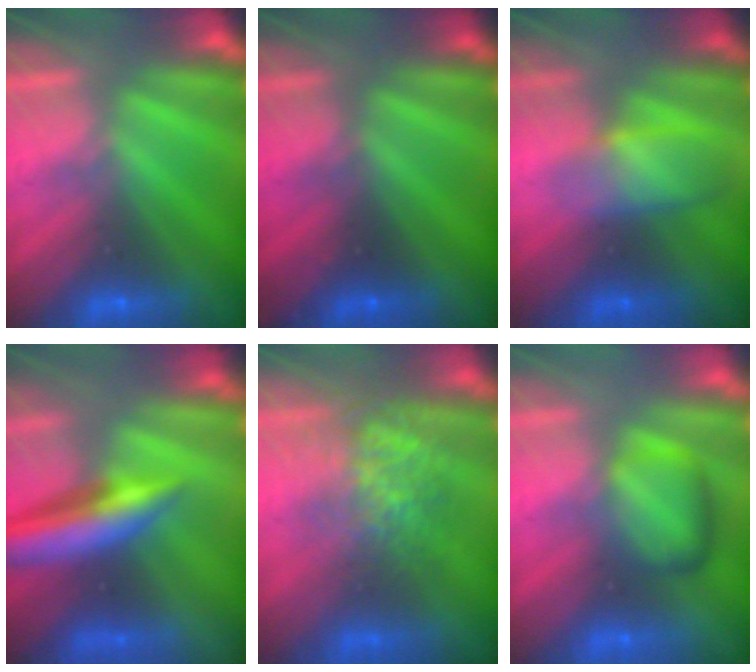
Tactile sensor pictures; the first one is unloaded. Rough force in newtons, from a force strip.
{"total": 2.3}
{"total": 2.8}
{"total": 8.4}
{"total": 3.6}
{"total": 2.4}